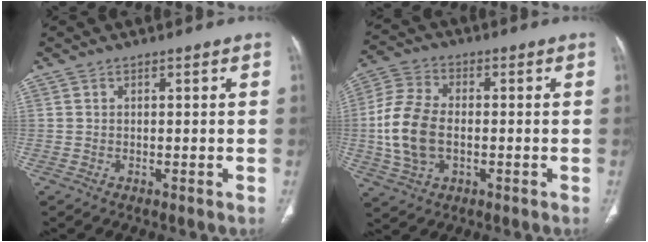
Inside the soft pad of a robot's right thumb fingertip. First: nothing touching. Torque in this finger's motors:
{"motor_torque": [-0.49, 0.56, 0.61, 0.85, 0.38]}